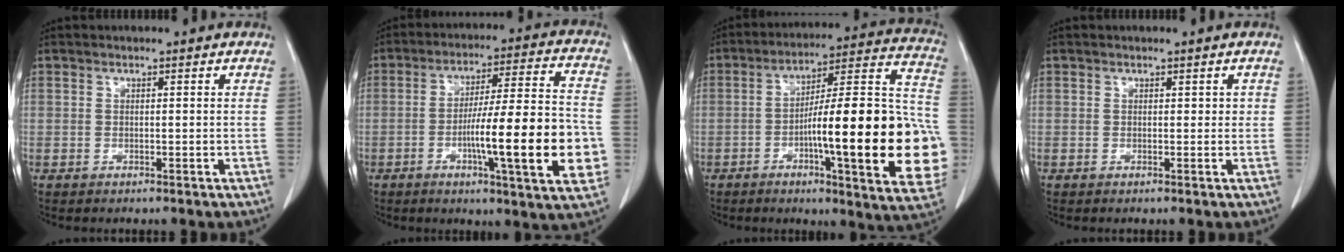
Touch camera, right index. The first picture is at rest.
{"total": 18.6, "force": [-4.4, 1.4, 18.0], "torque": [-0.242, 0.008, -0.062]}
{"total": 26.5, "force": [-5.3, 3.5, 25.7], "torque": [-0.282, 0.019, -0.074]}
{"total": 0.9, "force": [0.3, 0.7, 0.5], "torque": [0.001, 0.005, 0.003]}